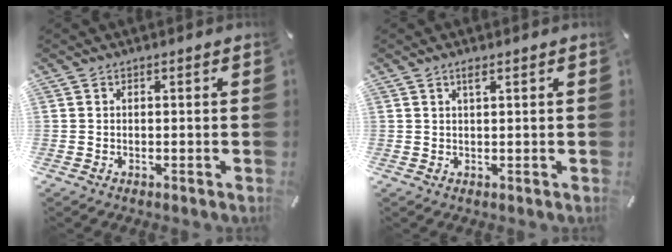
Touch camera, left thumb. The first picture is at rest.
{"total": 1.5, "force": [0.8, 0.2, 1.3], "torque": [-0.028, 0.000, 0.014]}